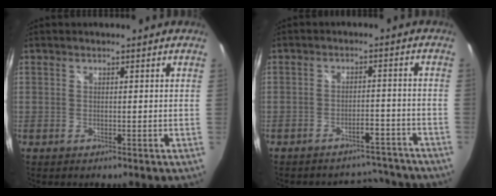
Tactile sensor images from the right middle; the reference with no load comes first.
{"total": 8.8, "force": [-8.1, 3.1, 1.6], "torque": [-0.024, 0.024, -0.094]}